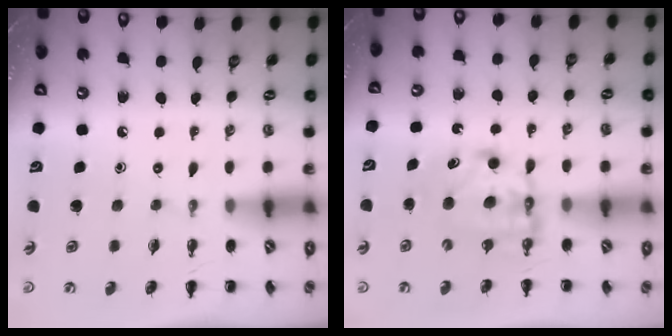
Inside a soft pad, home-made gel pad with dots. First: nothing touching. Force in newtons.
{"total": 6.3, "press": 6.3, "slide": 1.0}